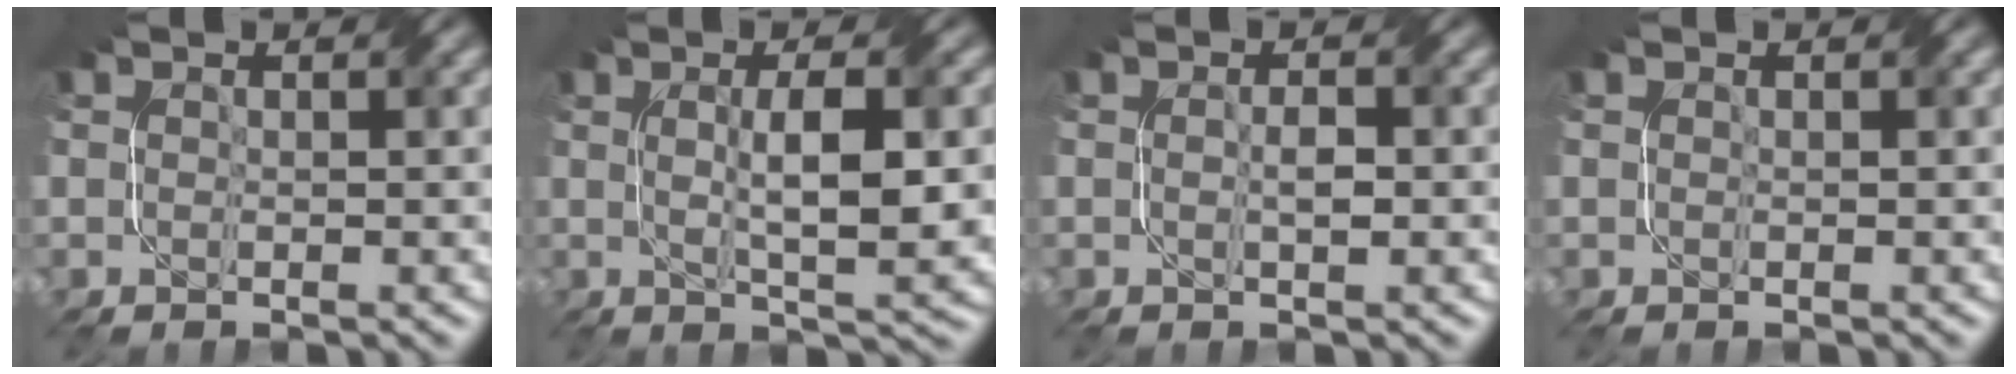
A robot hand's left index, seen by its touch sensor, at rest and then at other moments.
{"total": 6.8, "force": [0.3, 1.6, 6.6], "torque": [-0.100, 0.000, 0.010]}
{"total": 1.4, "force": [-0.2, 0.3, 1.4], "torque": [-0.025, 0.001, -0.002]}
{"total": 0.0}